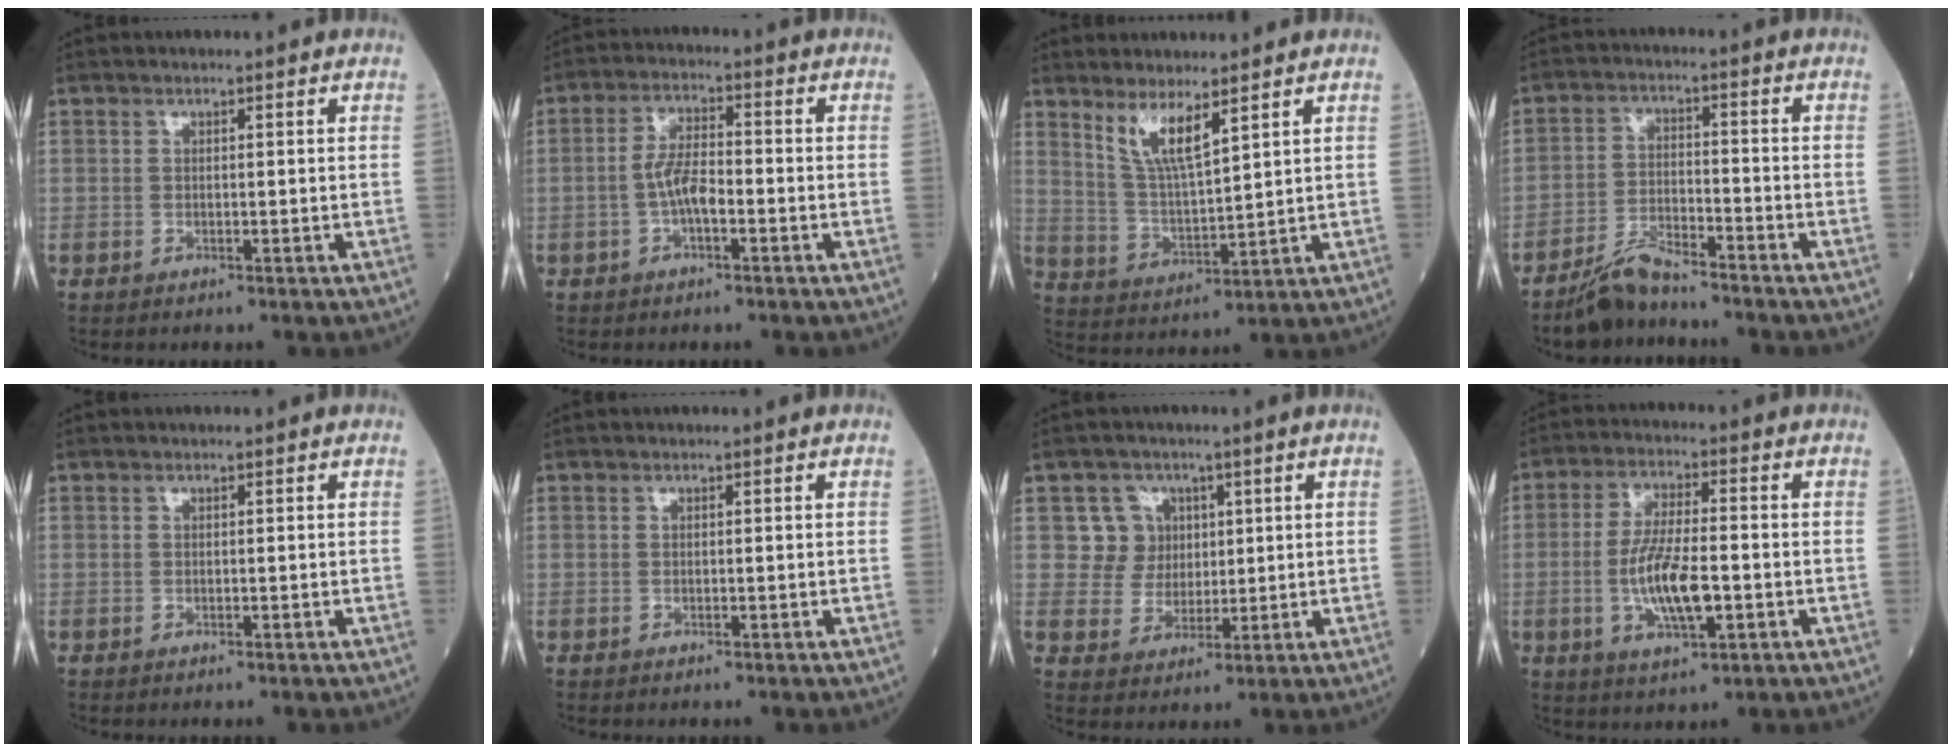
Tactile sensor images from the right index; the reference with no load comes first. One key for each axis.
{"total": 5.0, "fx": -1.2, "fy": 1.6, "fz": 4.5, "tx": -0.093, "ty": 0.011, "tz": -0.025}
{"total": 6.5, "fx": 4.3, "fy": 0.7, "fz": 4.7, "tx": -0.096, "ty": -0.014, "tz": 0.088}
{"total": 5.7, "fx": -5.3, "fy": 1.0, "fz": 1.9, "tx": -0.040, "ty": -0.010, "tz": -0.101}
{"total": 0.0}
{"total": 0.0}
{"total": 5.7, "fx": 1.9, "fy": 5.3, "fz": 0.1, "tx": -0.002, "ty": 0.014, "tz": 0.042}
{"total": 9.4, "fx": -1.9, "fy": 2.3, "fz": 8.9, "tx": -0.178, "ty": -0.005, "tz": -0.033}